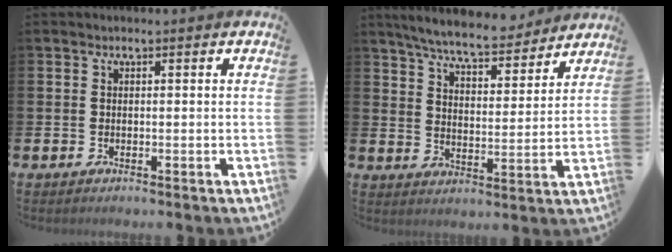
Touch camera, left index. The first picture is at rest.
{"total": 7.5, "force": [7.1, 1.0, 2.2], "torque": [-0.065, -0.045, 0.123]}